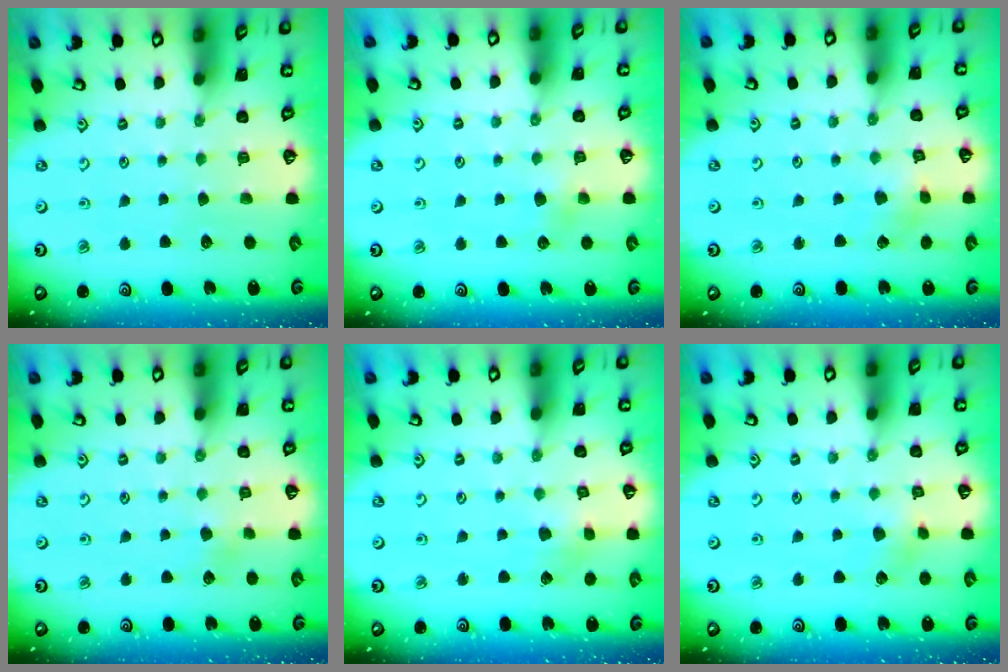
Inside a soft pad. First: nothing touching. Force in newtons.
{"total": 2.9, "press": 2.9, "slide": 0.3}
{"total": 2.4, "press": 2.4, "slide": 0.2}
{"total": 2.5, "press": 2.5, "slide": 0.2}
{"total": 2.9, "press": 2.9, "slide": 0.6}
{"total": 4.0, "press": 4.0, "slide": 0.2}